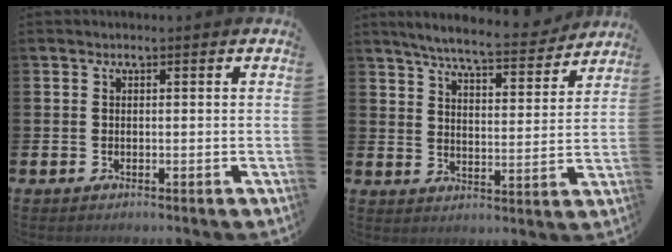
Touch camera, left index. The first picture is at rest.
{"total": 6.5, "force": [6.1, 0.5, 2.2], "torque": [-0.064, -0.040, 0.103]}